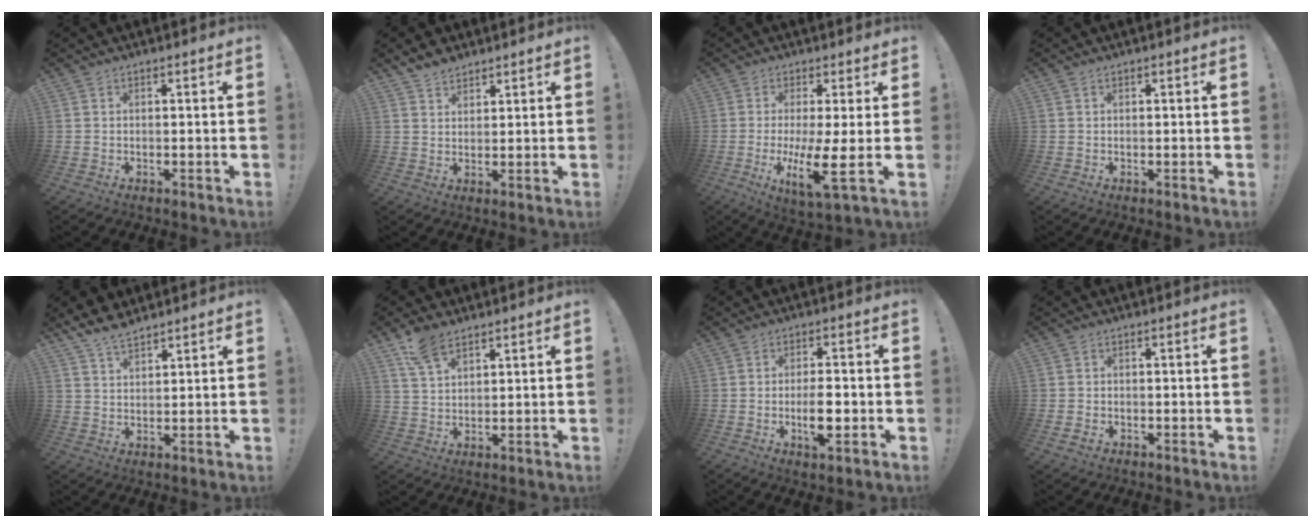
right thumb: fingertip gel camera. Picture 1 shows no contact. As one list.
[{"total": 4.7, "force": [4.1, 2.0, 1.1], "torque": [-0.017, -0.022, 0.076]}, {"total": 10.5, "force": [-1.2, 1.3, 10.4], "torque": [-0.178, -0.022, -0.020]}, {"total": 0.0}, {"total": 6.3, "force": [5.3, 2.2, 2.6], "torque": [-0.047, -0.028, 0.100]}, {"total": 7.9, "force": [5.4, 3.7, 4.3], "torque": [-0.080, -0.019, 0.104]}, {"total": 7.7, "force": [-1.8, 2.8, 6.9], "torque": [-0.115, -0.004, -0.034]}, {"total": 1.8, "force": [-0.8, 1.4, 0.8], "torque": [-0.011, 0.007, -0.014]}]